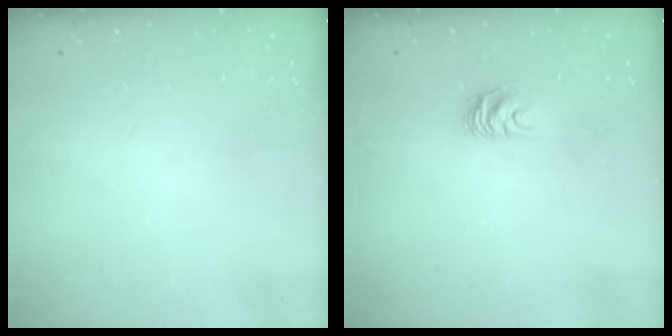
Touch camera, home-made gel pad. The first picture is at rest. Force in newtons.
{"total": 6.5, "press": 6.4, "slide": 0.6}